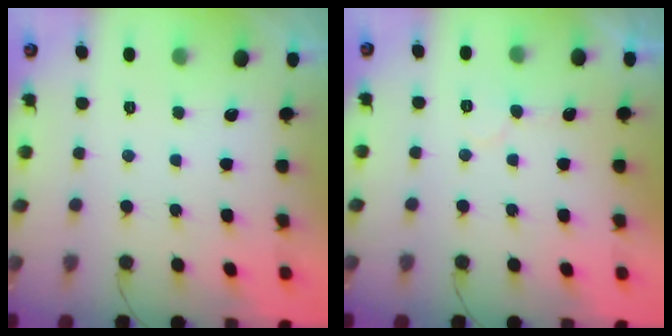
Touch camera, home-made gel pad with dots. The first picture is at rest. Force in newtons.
{"total": 5.5, "press": 5.5, "slide": 0.2}